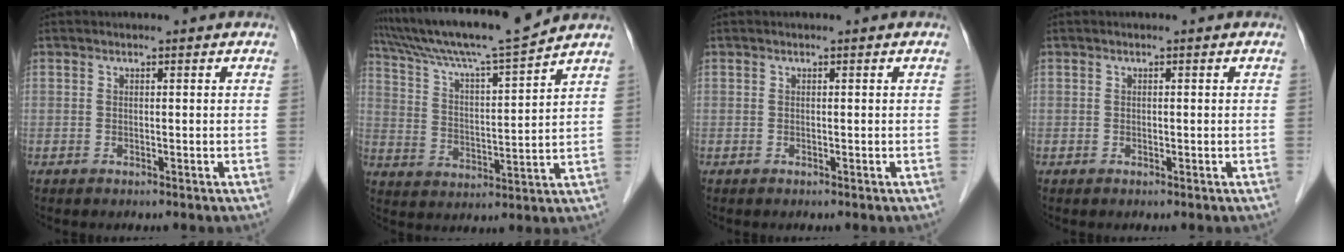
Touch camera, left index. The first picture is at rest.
{"total": 14.6, "force": [13.2, -1.5, 5.9], "torque": [-0.113, -0.003, 0.223]}
{"total": 0.0}
{"total": 0.0}